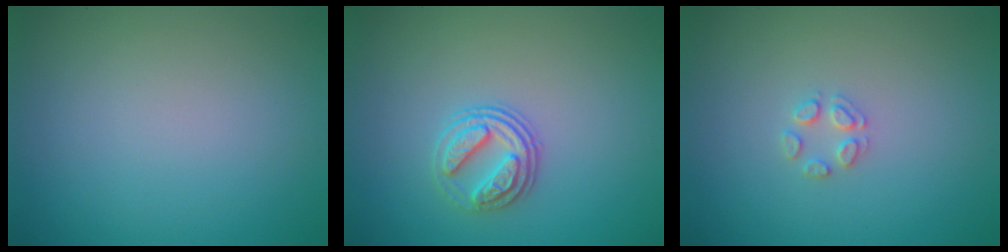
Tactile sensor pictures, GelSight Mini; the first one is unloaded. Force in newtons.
{"total": 2.7, "press": 2.5, "slide": 1.0}
{"total": 1.5, "press": 1.5, "slide": 0.1}